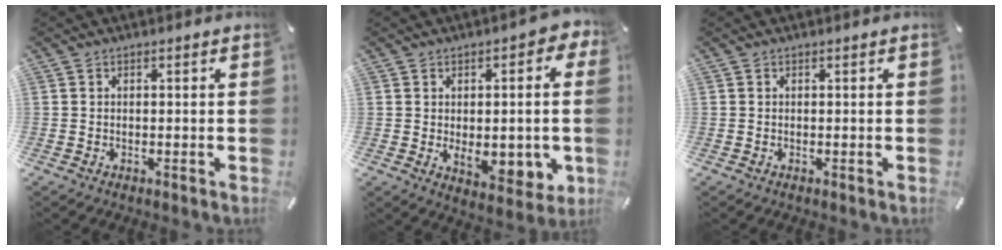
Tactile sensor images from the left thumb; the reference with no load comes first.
{"total": 10.5, "force": [-1.4, 6.9, 7.8], "torque": [-0.088, 0.001, -0.018]}
{"total": 0.0}